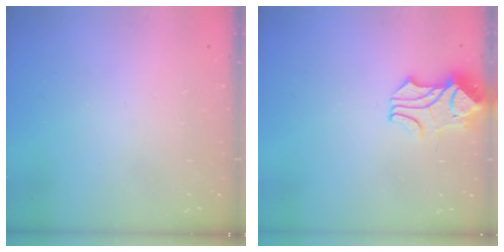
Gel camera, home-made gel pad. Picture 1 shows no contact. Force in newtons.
{"total": 2.0, "press": 1.8, "slide": 1.0}